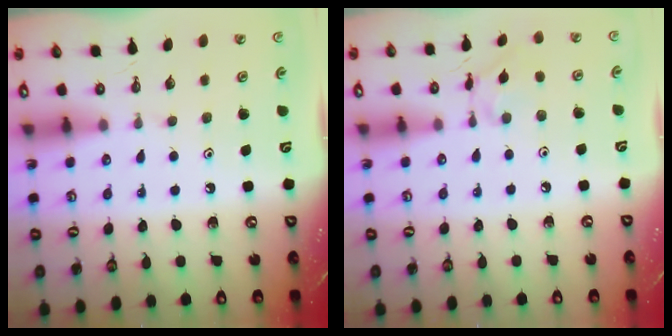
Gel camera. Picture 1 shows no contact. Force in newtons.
{"total": 6.9, "press": 6.8, "slide": 0.4}